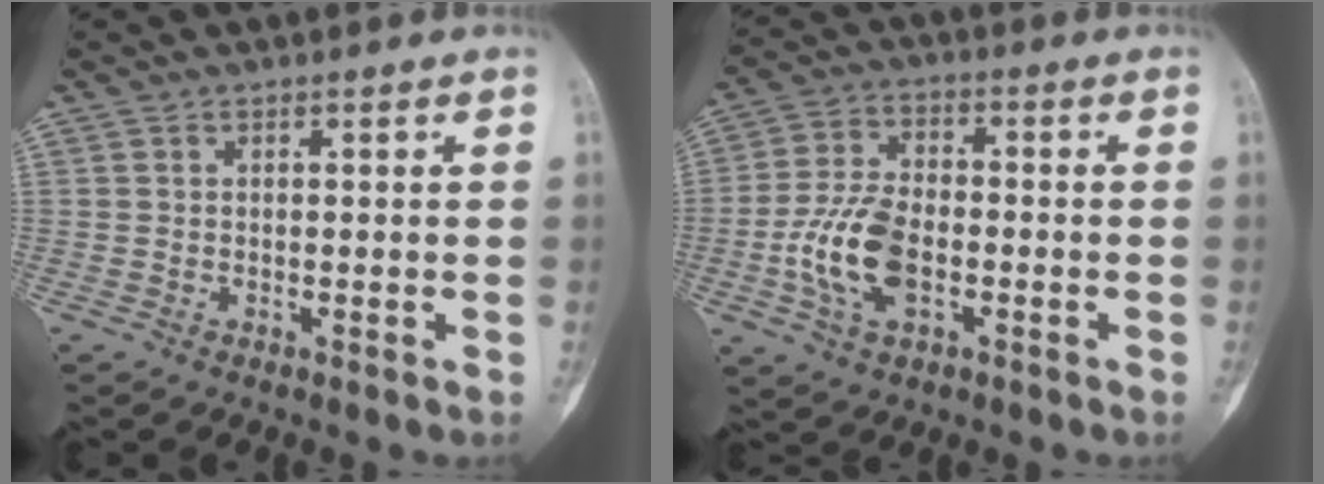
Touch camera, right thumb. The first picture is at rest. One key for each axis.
{"total": 11.5, "fx": -2.9, "fy": 6.5, "fz": 9.0, "tx": -0.176, "ty": 0.014, "tz": -0.056}